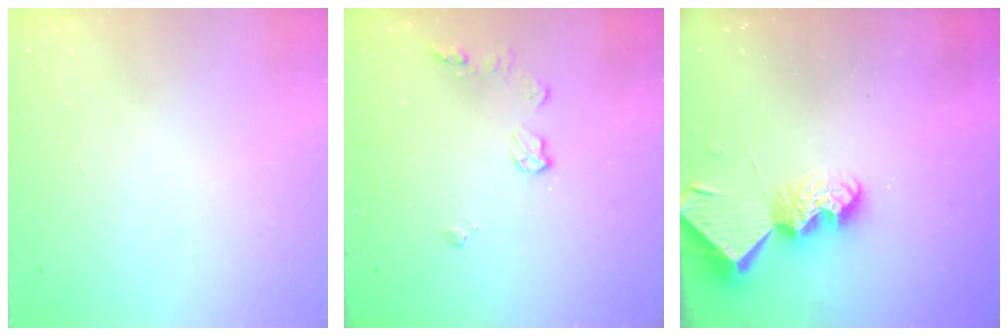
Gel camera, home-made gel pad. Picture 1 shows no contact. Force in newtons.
{"total": 6.3, "press": 6.3, "slide": 0.7}
{"total": 9.6, "press": 9.6, "slide": 0.9}